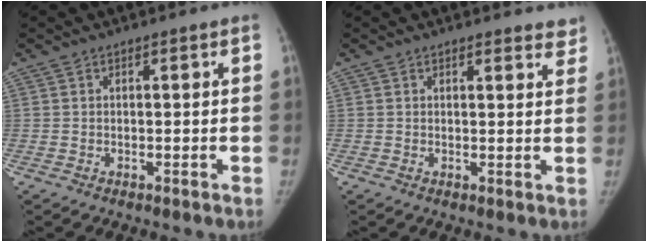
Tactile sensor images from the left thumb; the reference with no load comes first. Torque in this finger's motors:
{"motor_torque": [-0.22, -0.06, 0.00, 0.02, -0.01]}